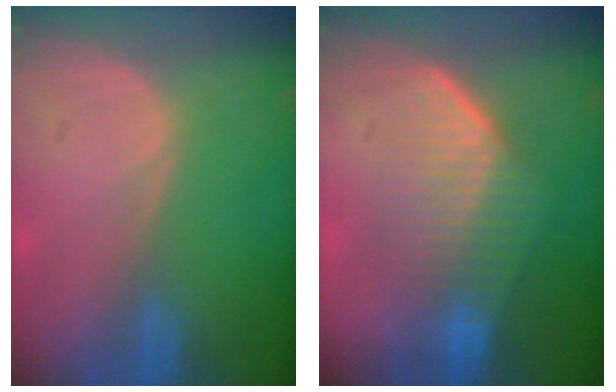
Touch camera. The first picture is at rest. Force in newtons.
{"total": 7.4, "press": 7.2, "slide": 1.7}